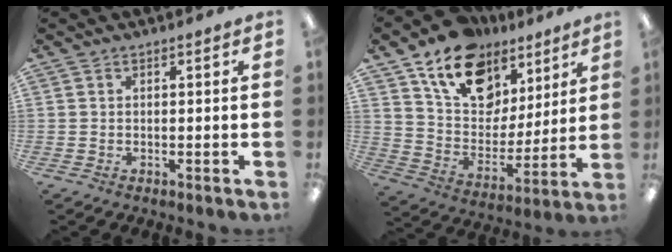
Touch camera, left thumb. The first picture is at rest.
{"total": 16.9, "force": [10.4, 11.2, 7.1], "torque": [-0.127, -0.051, 0.194]}